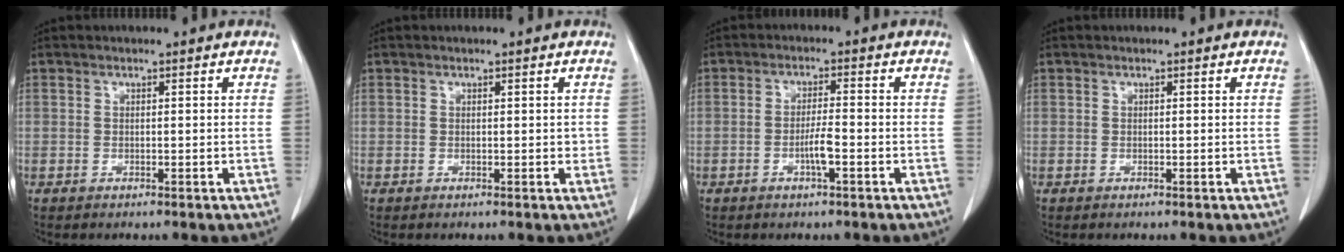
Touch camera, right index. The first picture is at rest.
{"total": 0.7, "force": [0.2, 0.5, 0.4], "torque": [-0.003, 0.001, 0.004]}
{"total": 3.4, "force": [-1.3, 0.2, 3.1], "torque": [-0.060, -0.001, -0.025]}
{"total": 0.0}